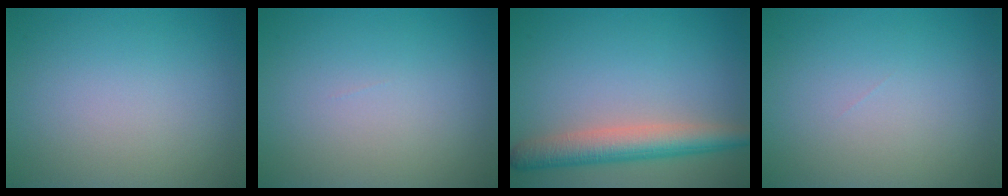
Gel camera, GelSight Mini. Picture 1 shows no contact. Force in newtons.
{"total": 0.0}
{"total": 4.9, "press": 4.9, "slide": 0.3}
{"total": 0.0}